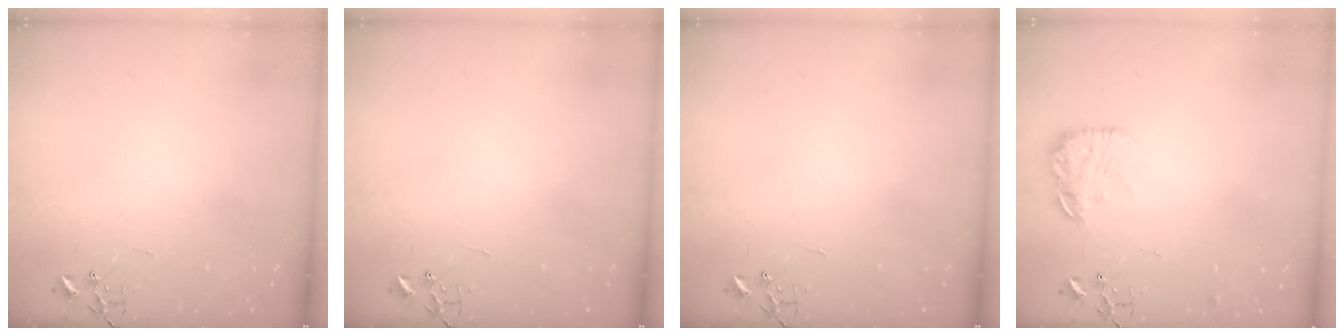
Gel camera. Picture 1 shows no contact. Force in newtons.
{"total": 0.0}
{"total": 0.0}
{"total": 12.7, "press": 12.7, "slide": 0.6}